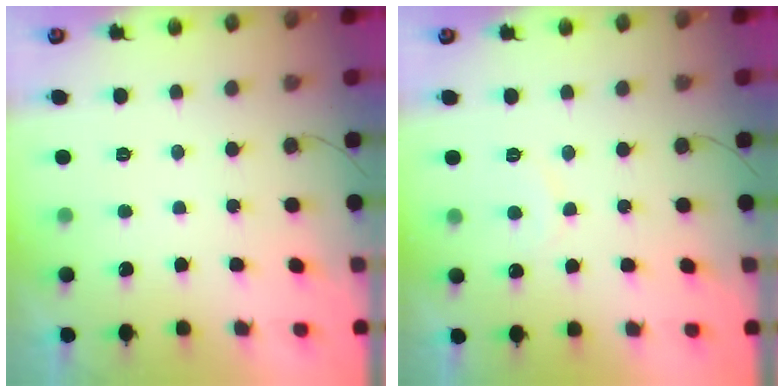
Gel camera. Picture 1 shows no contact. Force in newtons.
{"total": 5.7, "press": 5.7, "slide": 0.3}